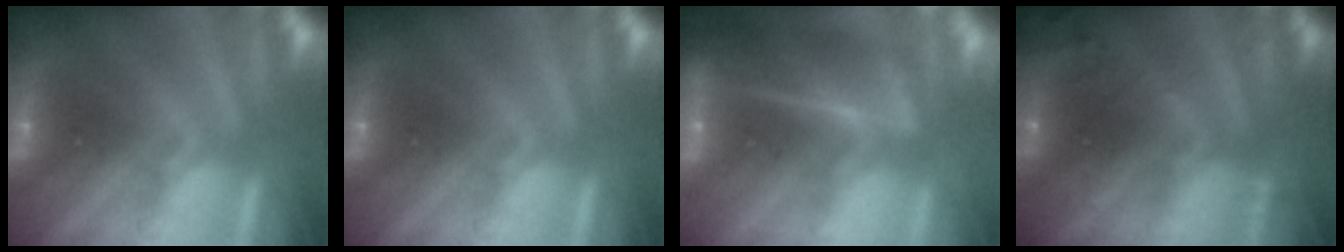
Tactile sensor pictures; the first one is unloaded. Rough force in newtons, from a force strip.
{"total": 0.0}
{"total": 11.2}
{"total": 7.4}